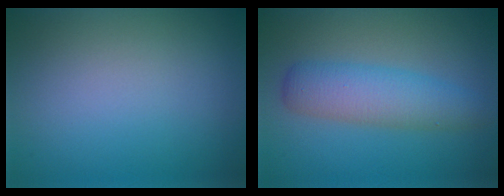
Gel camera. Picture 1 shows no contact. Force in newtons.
{"total": 4.2, "press": 4.2, "slide": 0.1}